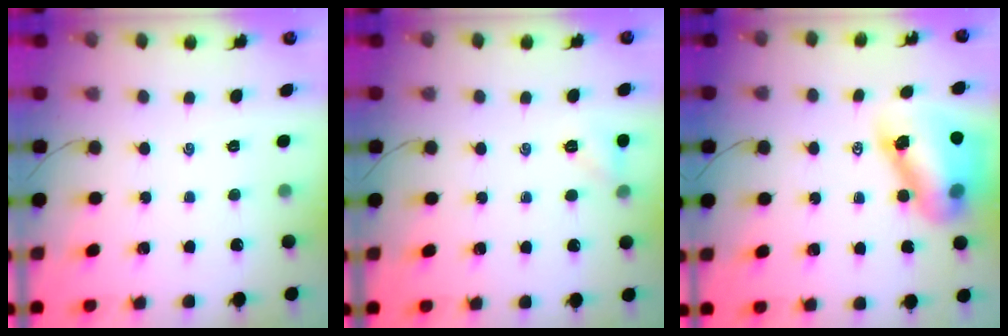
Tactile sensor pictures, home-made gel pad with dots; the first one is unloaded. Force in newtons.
{"total": 6.2, "press": 5.9, "slide": 1.8}
{"total": 13.8, "press": 13.3, "slide": 3.8}